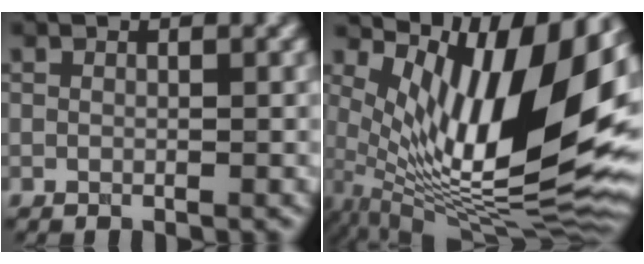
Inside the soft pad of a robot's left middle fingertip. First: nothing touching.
{"total": 14.3, "force": [4.0, 5.3, 12.7], "torque": [-0.223, -0.003, 0.073]}